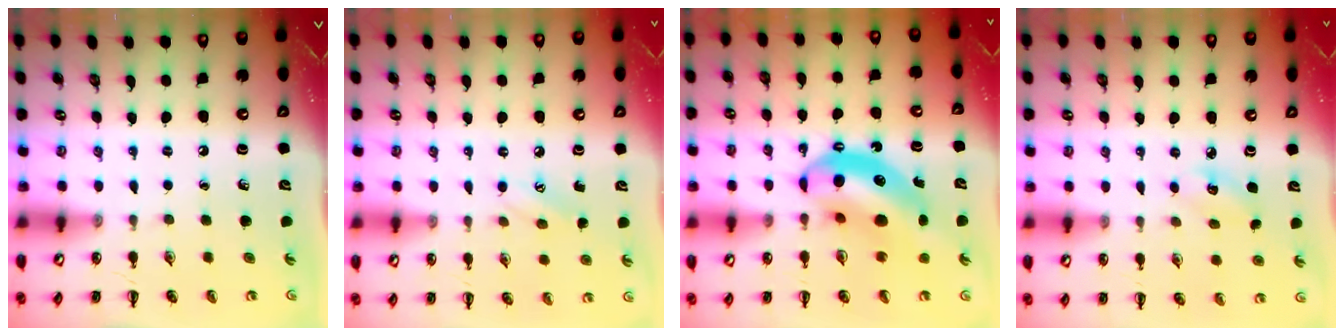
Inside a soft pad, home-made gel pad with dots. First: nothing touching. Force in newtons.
{"total": 7.4, "press": 7.1, "slide": 1.9}
{"total": 13.2, "press": 12.7, "slide": 3.7}
{"total": 4.2, "press": 4.0, "slide": 1.2}